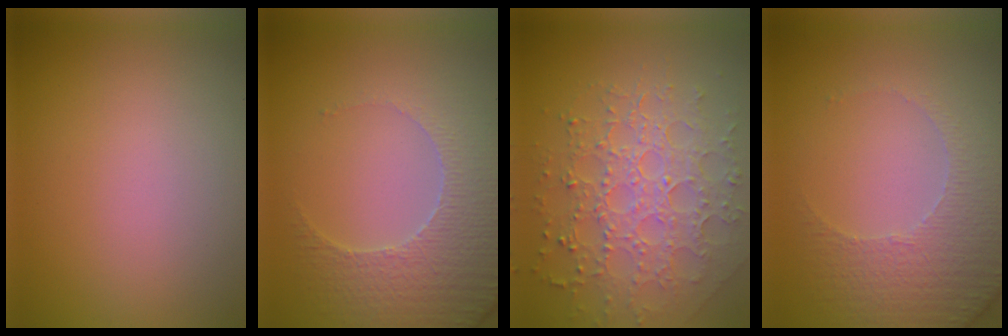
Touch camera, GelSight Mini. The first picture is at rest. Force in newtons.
{"total": 4.1, "press": 4.1, "slide": 0.4}
{"total": 7.3, "press": 5.2, "slide": 5.1}
{"total": 4.9, "press": 3.6, "slide": 3.3}